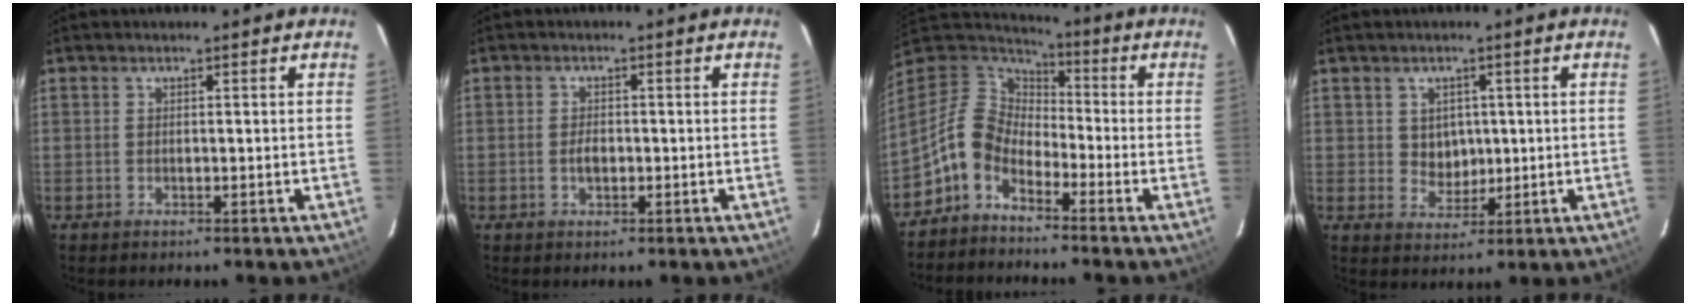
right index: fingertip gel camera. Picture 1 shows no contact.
{"total": 2.1, "force": [-0.5, 1.2, 1.7], "torque": [-0.032, 0.001, -0.009]}
{"total": 9.8, "force": [-6.0, 6.0, 4.9], "torque": [-0.104, 0.022, -0.134]}
{"total": 4.2, "force": [0.7, 3.9, 1.4], "torque": [-0.021, 0.005, 0.021]}